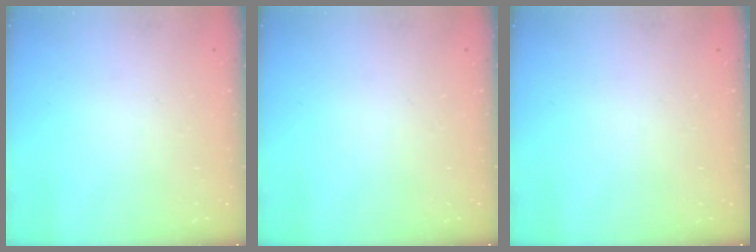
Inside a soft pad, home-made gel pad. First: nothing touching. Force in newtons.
{"total": 0.0}
{"total": 0.0}